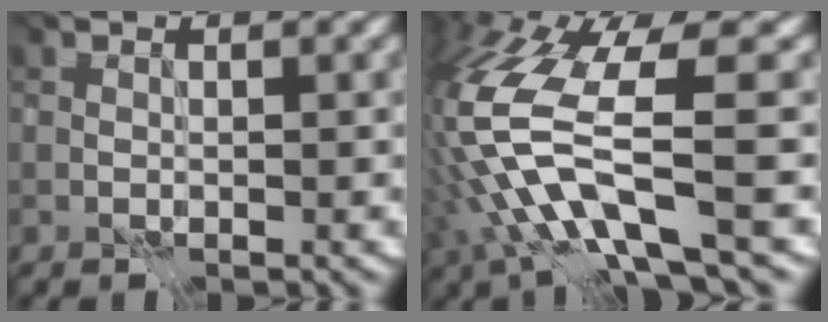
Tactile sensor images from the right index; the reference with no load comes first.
{"total": 10.8, "force": [-4.9, 1.5, 9.5], "torque": [-0.216, -0.023, -0.055]}